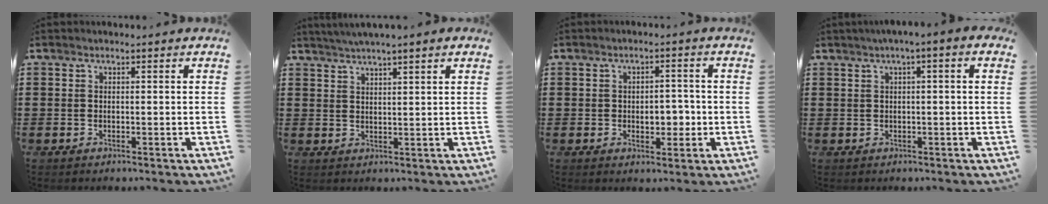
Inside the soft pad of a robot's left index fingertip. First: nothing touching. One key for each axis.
{"total": 2.5, "fx": 2.4, "fy": -0.4, "fz": 0.7, "tx": -0.020, "ty": -0.002, "tz": 0.044}
{"total": 4.4, "fx": -0.7, "fy": 2.5, "fz": 3.6, "tx": -0.053, "ty": 0.000, "tz": -0.020}
{"total": 1.8, "fx": -0.1, "fy": 0.2, "fz": 1.7, "tx": -0.030, "ty": -0.002, "tz": -0.004}